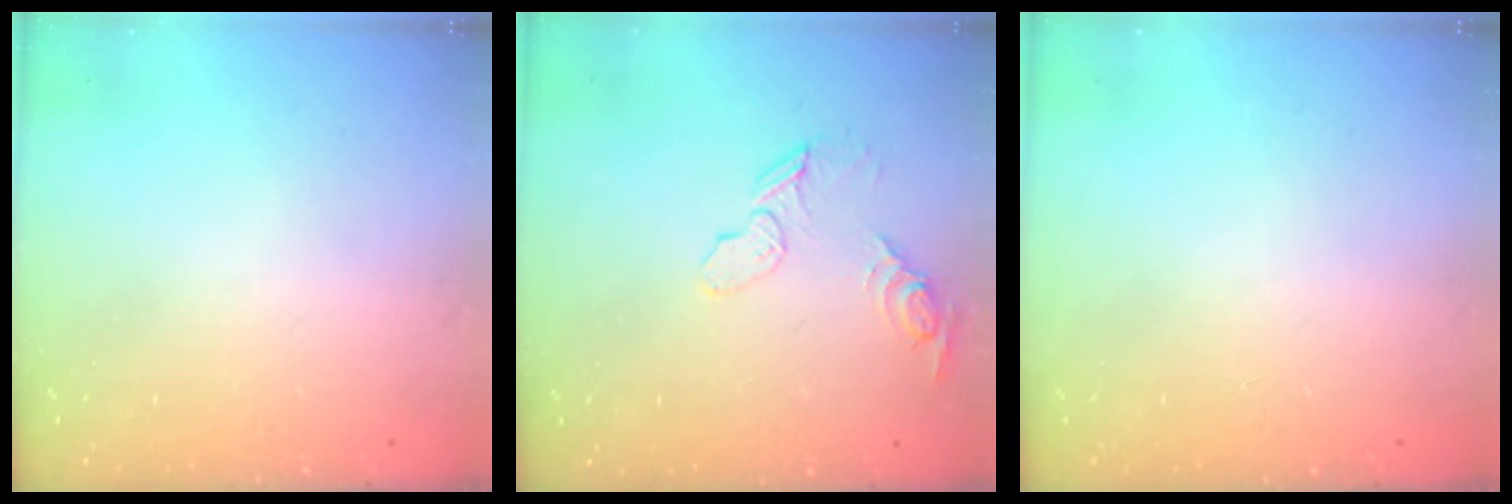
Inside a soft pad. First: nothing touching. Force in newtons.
{"total": 9.8, "press": 9.5, "slide": 2.6}
{"total": 0.0}